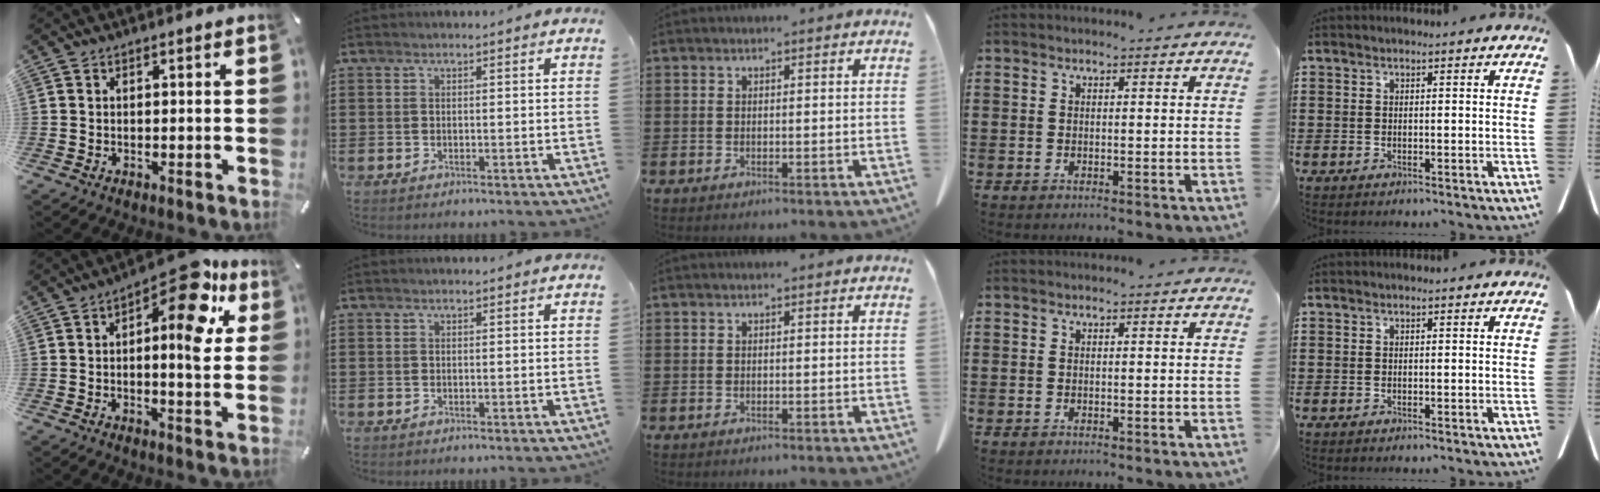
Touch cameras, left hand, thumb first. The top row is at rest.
{"thumb": {"total": 13.9, "force": [6.6, 5.3, 11.1], "torque": [-0.134, -0.060, 0.102]}}